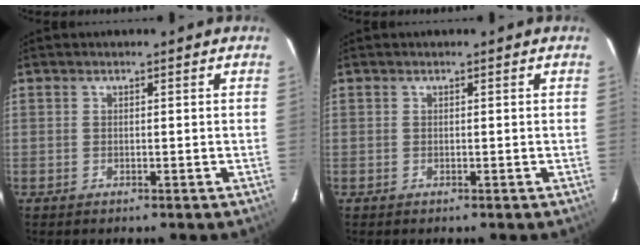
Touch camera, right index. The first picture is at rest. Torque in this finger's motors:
{"motor_torque": [-0.07, -0.01, 0.03, -0.01]}